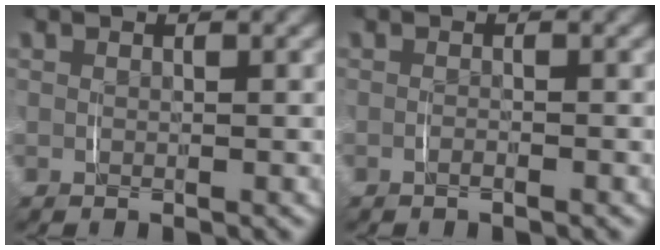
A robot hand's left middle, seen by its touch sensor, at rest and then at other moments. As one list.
[{"total": 0.7, "force": [-0.6, 0.0, 0.4], "torque": [-0.013, -0.001, -0.012]}]